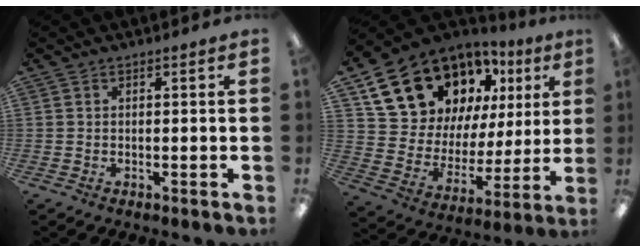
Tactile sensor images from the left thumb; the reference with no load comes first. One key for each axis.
{"total": 18.9, "fx": 13.0, "fy": 11.3, "fz": 7.8, "tx": -0.149, "ty": -0.074, "tz": 0.248}